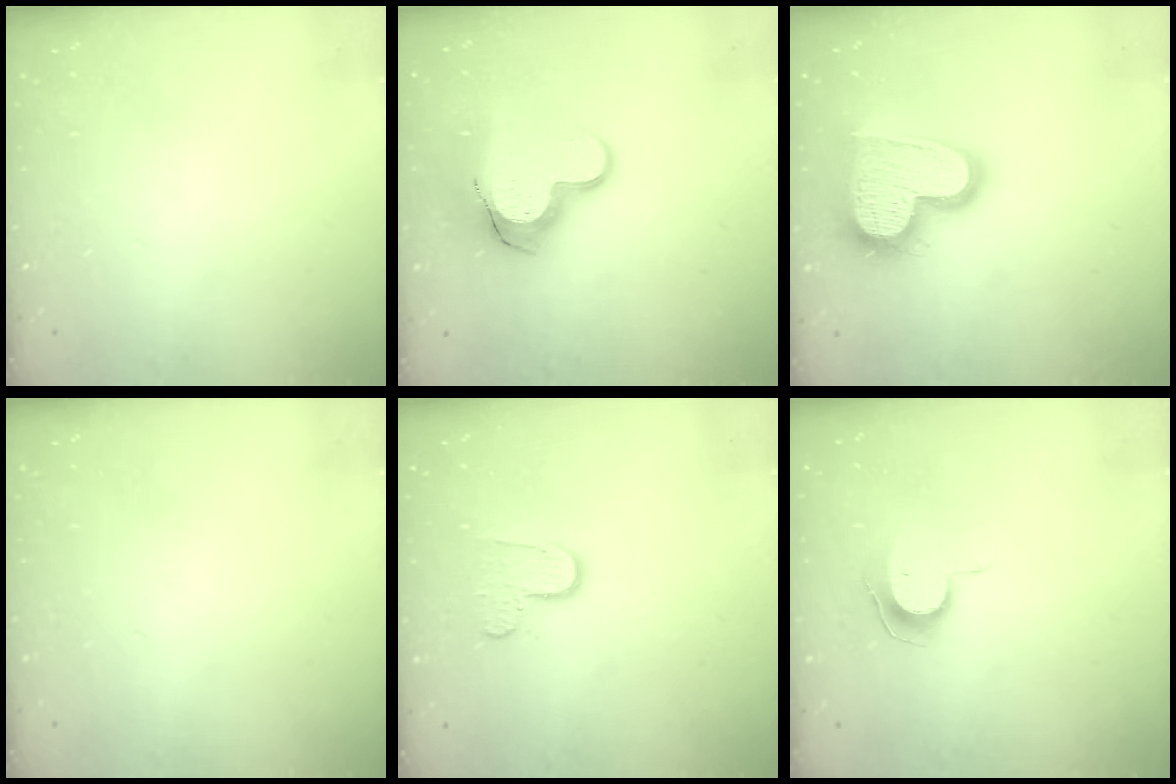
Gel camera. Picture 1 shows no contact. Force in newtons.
{"total": 13.4, "press": 13.4, "slide": 1.1}
{"total": 20.6, "press": 20.5, "slide": 1.4}
{"total": 0.0}
{"total": 8.3, "press": 8.3, "slide": 0.6}
{"total": 7.7, "press": 7.6, "slide": 0.4}